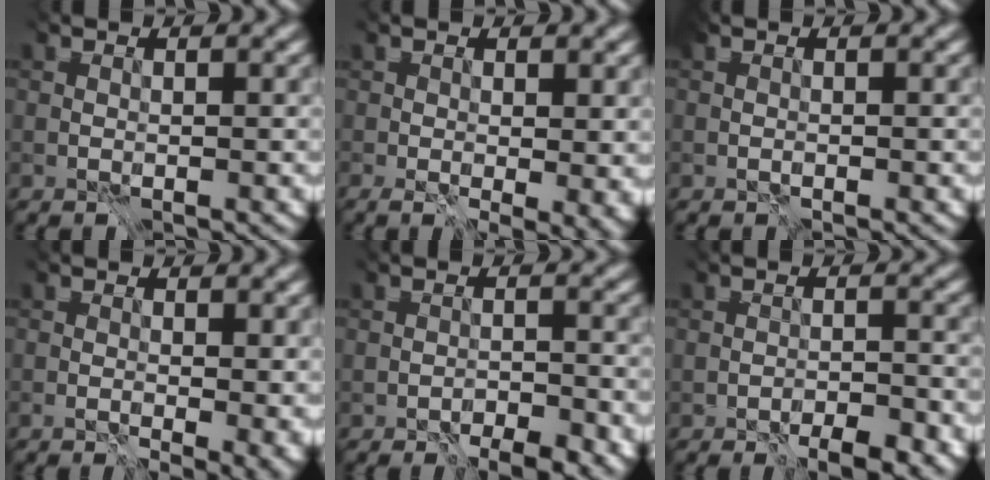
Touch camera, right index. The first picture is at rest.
{"total": 4.6, "force": [0.8, 2.4, 3.8], "torque": [-0.032, -0.009, 0.021]}
{"total": 0.9, "force": [0.6, 0.3, 0.7], "torque": [-0.006, 0.009, 0.000]}
{"total": 4.6, "force": [0.9, 2.2, 3.9], "torque": [-0.034, 0.009, 0.006]}
{"total": 4.8, "force": [-4.7, 0.6, 0.8], "torque": [0.015, -0.002, -0.071]}
{"total": 4.8, "force": [-4.7, 0.2, 0.9], "torque": [0.014, 0.000, -0.074]}